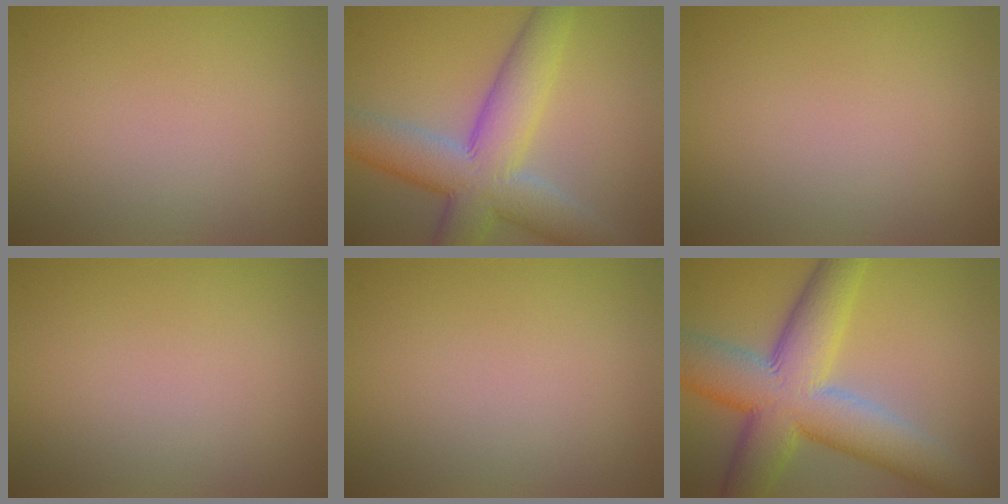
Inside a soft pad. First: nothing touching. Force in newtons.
{"total": 9.2, "press": 9.2, "slide": 0.6}
{"total": 0.0}
{"total": 0.0}
{"total": 0.0}
{"total": 12.0, "press": 12.0, "slide": 0.8}